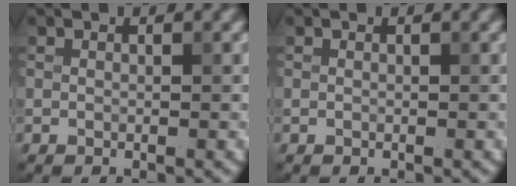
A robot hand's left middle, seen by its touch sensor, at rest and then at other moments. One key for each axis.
{"total": 0.0}